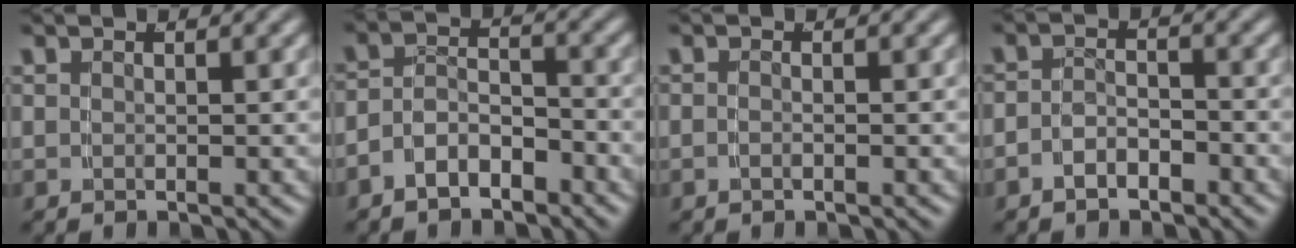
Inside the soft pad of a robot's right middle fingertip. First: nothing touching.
{"total": 4.6, "force": [-3.1, 3.0, 1.8], "torque": [-0.027, -0.009, -0.054]}
{"total": 0.8, "force": [-0.6, 0.0, 0.5], "torque": [-0.013, -0.001, -0.012]}
{"total": 2.8, "force": [-2.1, 1.5, 1.1], "torque": [-0.017, -0.004, -0.036]}